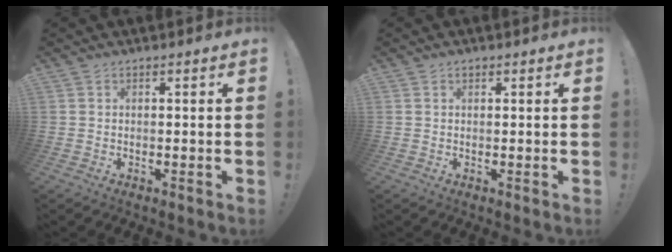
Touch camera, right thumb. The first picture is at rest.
{"total": 0.6, "force": [0.4, 0.4, 0.2], "torque": [0.001, -0.002, 0.007]}